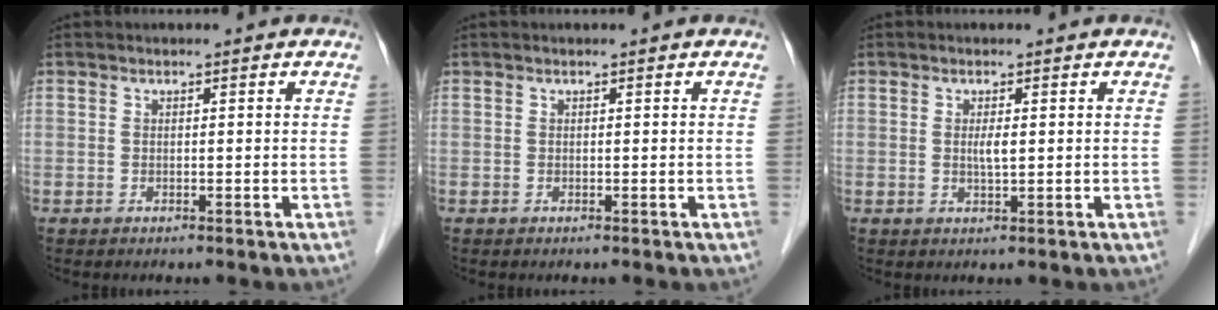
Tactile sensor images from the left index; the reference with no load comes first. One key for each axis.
{"total": 0.0}
{"total": 1.6, "fx": 0.2, "fy": 0.1, "fz": 1.6, "tx": -0.032, "ty": -0.001, "tz": 0.004}